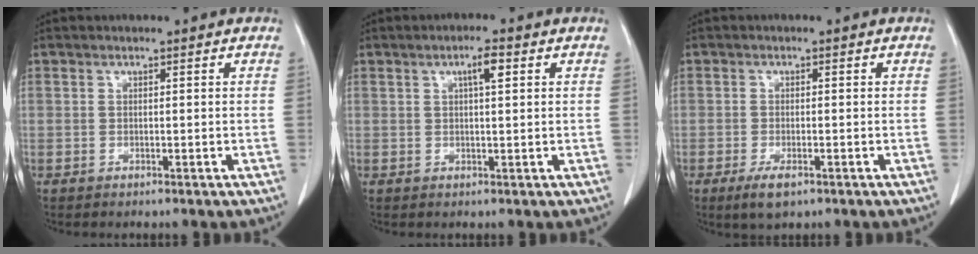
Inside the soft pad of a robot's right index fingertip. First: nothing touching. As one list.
[{"total": 3.1, "force": [1.3, 0.5, 2.7], "torque": [-0.043, 0.003, 0.019]}, {"total": 3.4, "force": [-1.9, 1.4, 2.4], "torque": [-0.044, -0.003, -0.029]}]